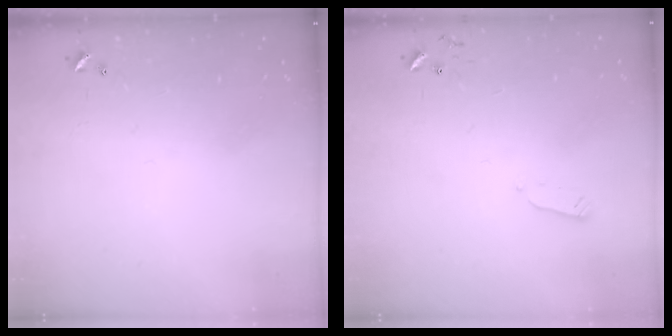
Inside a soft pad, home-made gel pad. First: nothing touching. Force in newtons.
{"total": 2.4, "press": 2.3, "slide": 0.4}